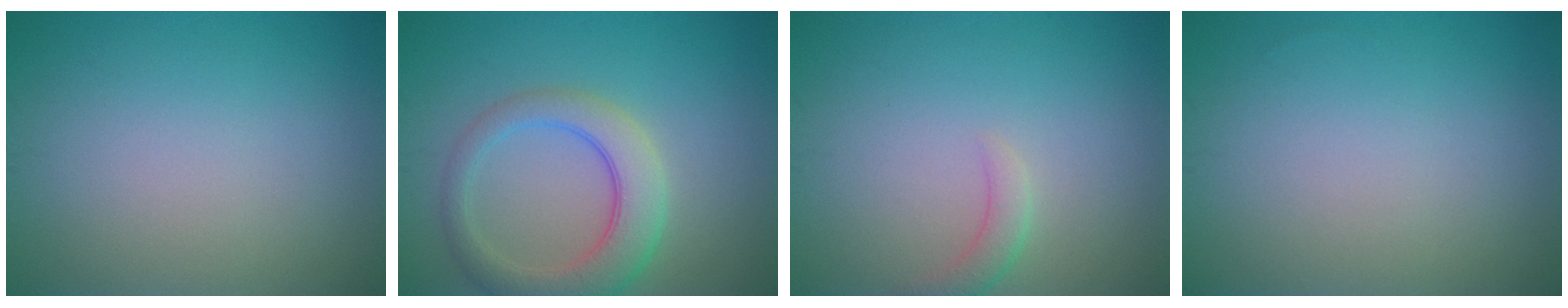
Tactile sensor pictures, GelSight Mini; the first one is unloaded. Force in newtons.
{"total": 5.3, "press": 5.2, "slide": 0.4}
{"total": 1.6, "press": 1.5, "slide": 0.2}
{"total": 0.0}